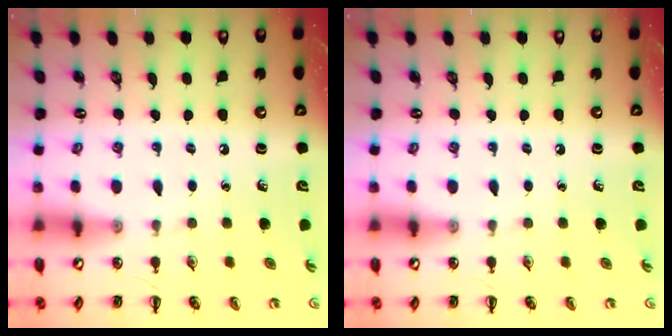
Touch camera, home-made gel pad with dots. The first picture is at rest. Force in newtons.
{"total": 0.0}